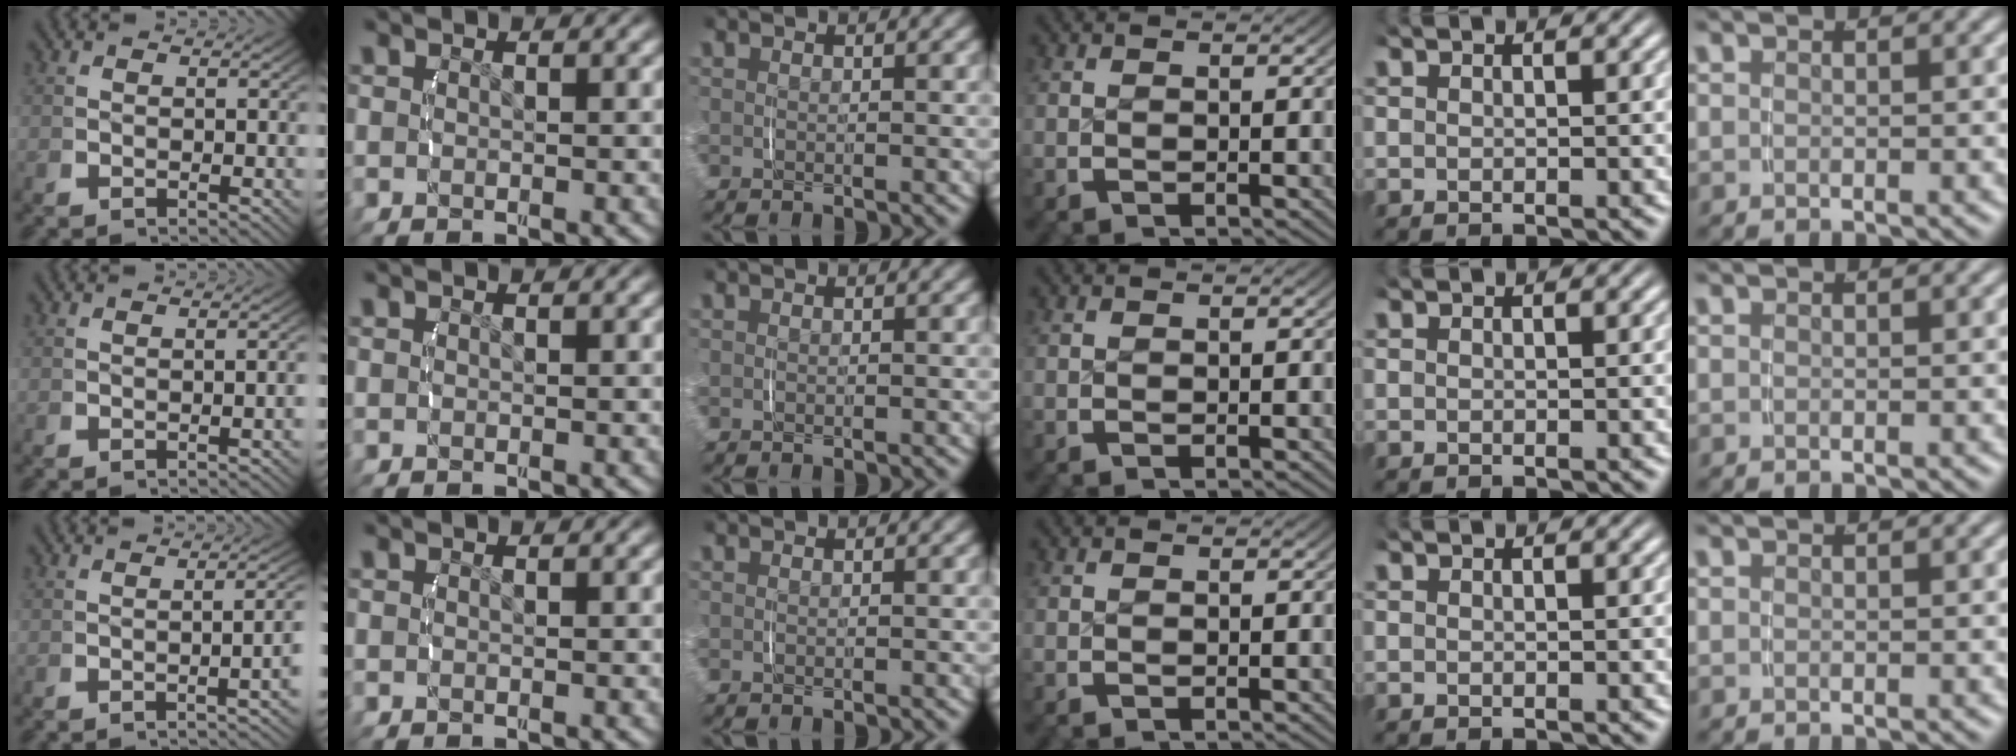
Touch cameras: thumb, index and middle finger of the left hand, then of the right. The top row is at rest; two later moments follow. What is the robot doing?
{"motion": "lift_and_place", "object": "measuring cup"}